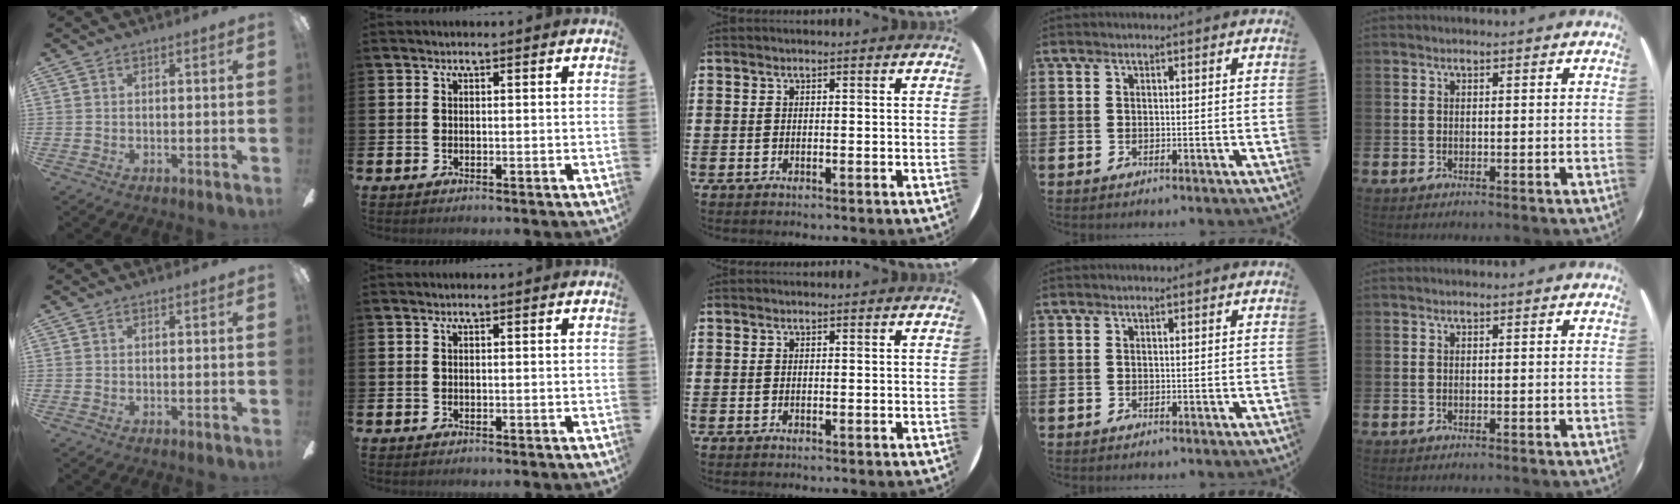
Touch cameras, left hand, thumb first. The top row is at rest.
{}